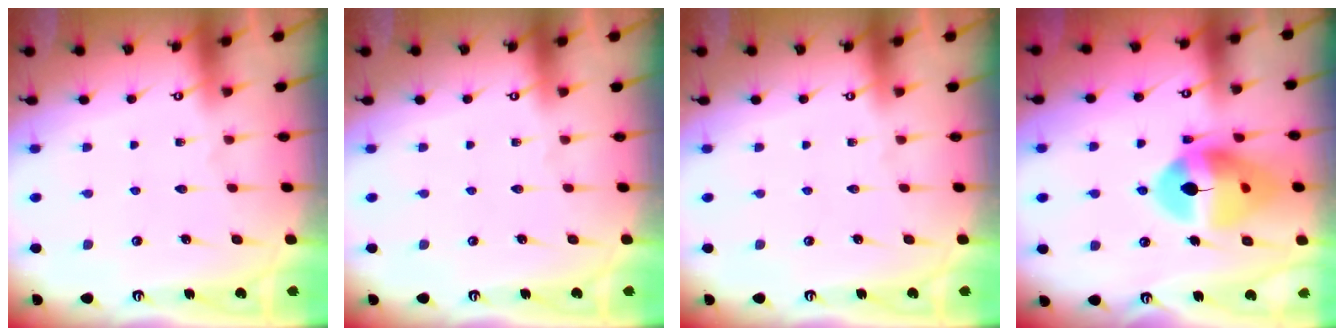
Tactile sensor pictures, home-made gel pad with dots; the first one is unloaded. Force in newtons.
{"total": 0.0}
{"total": 0.0}
{"total": 16.0, "press": 15.9, "slide": 1.9}